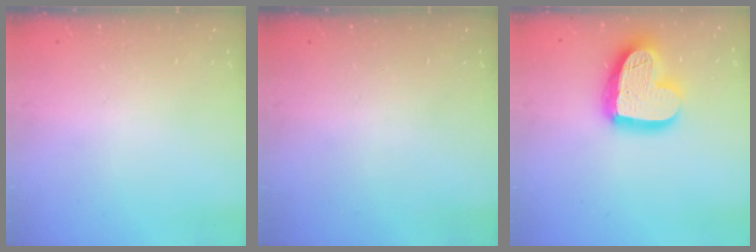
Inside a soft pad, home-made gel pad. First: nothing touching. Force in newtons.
{"total": 0.0}
{"total": 18.7, "press": 18.7, "slide": 1.4}